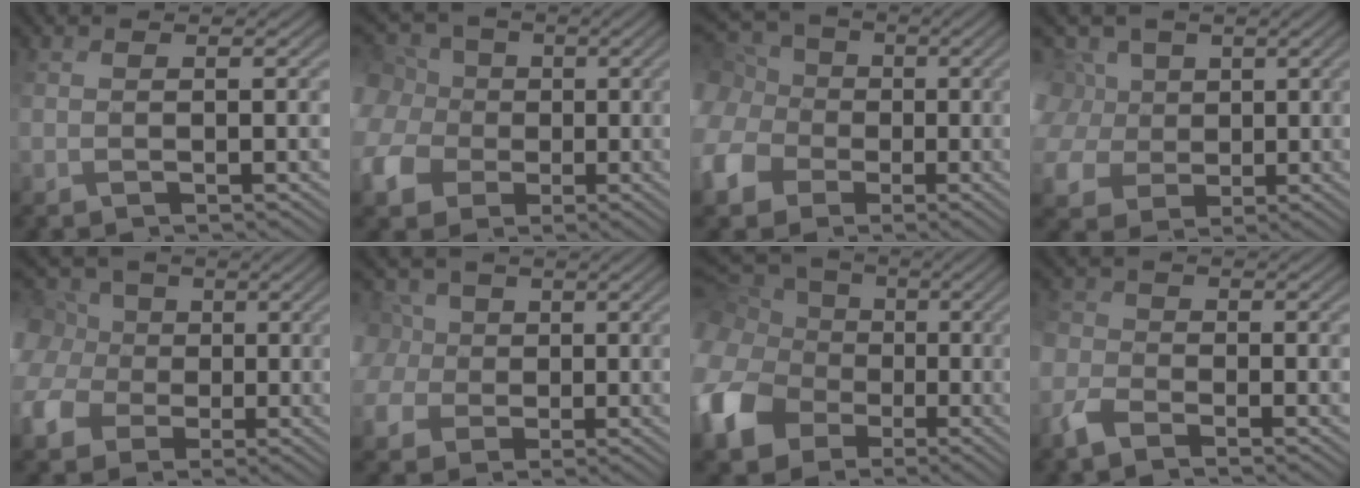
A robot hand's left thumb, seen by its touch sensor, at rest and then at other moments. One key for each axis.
{"total": 9.0, "fx": 1.4, "fy": 7.9, "fz": 4.1, "tx": -0.146, "ty": 0.022, "tz": 0.025}
{"total": 12.9, "fx": 1.6, "fy": 11.4, "fz": 5.8, "tx": -0.204, "ty": 0.015, "tz": 0.009}
{"total": 14.8, "fx": 4.4, "fy": 12.0, "fz": 7.5, "tx": -0.225, "ty": 0.033, "tz": 0.061}
{"total": 8.1, "fx": 1.4, "fy": 7.0, "fz": 3.8, "tx": -0.136, "ty": 0.024, "tz": 0.026}
{"total": 7.6, "fx": 1.7, "fy": 6.7, "fz": 3.1, "tx": -0.118, "ty": 0.020, "tz": 0.011}
{"total": 15.0, "fx": 0.3, "fy": 12.8, "fz": 7.8, "tx": -0.246, "ty": -0.020, "tz": 0.018}
{"total": 3.1, "fx": -1.9, "fy": 1.8, "fz": 1.8, "tx": -0.048, "ty": 0.007, "tz": -0.049}